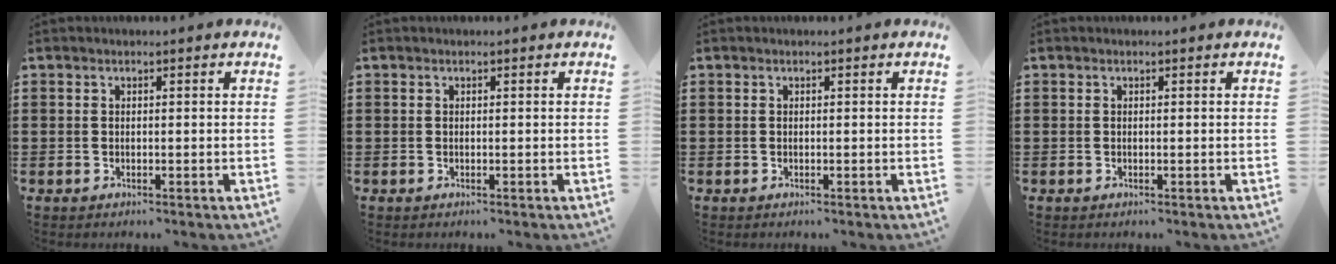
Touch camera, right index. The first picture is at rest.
{"total": 0.0}
{"total": 0.0}
{"total": 0.0}